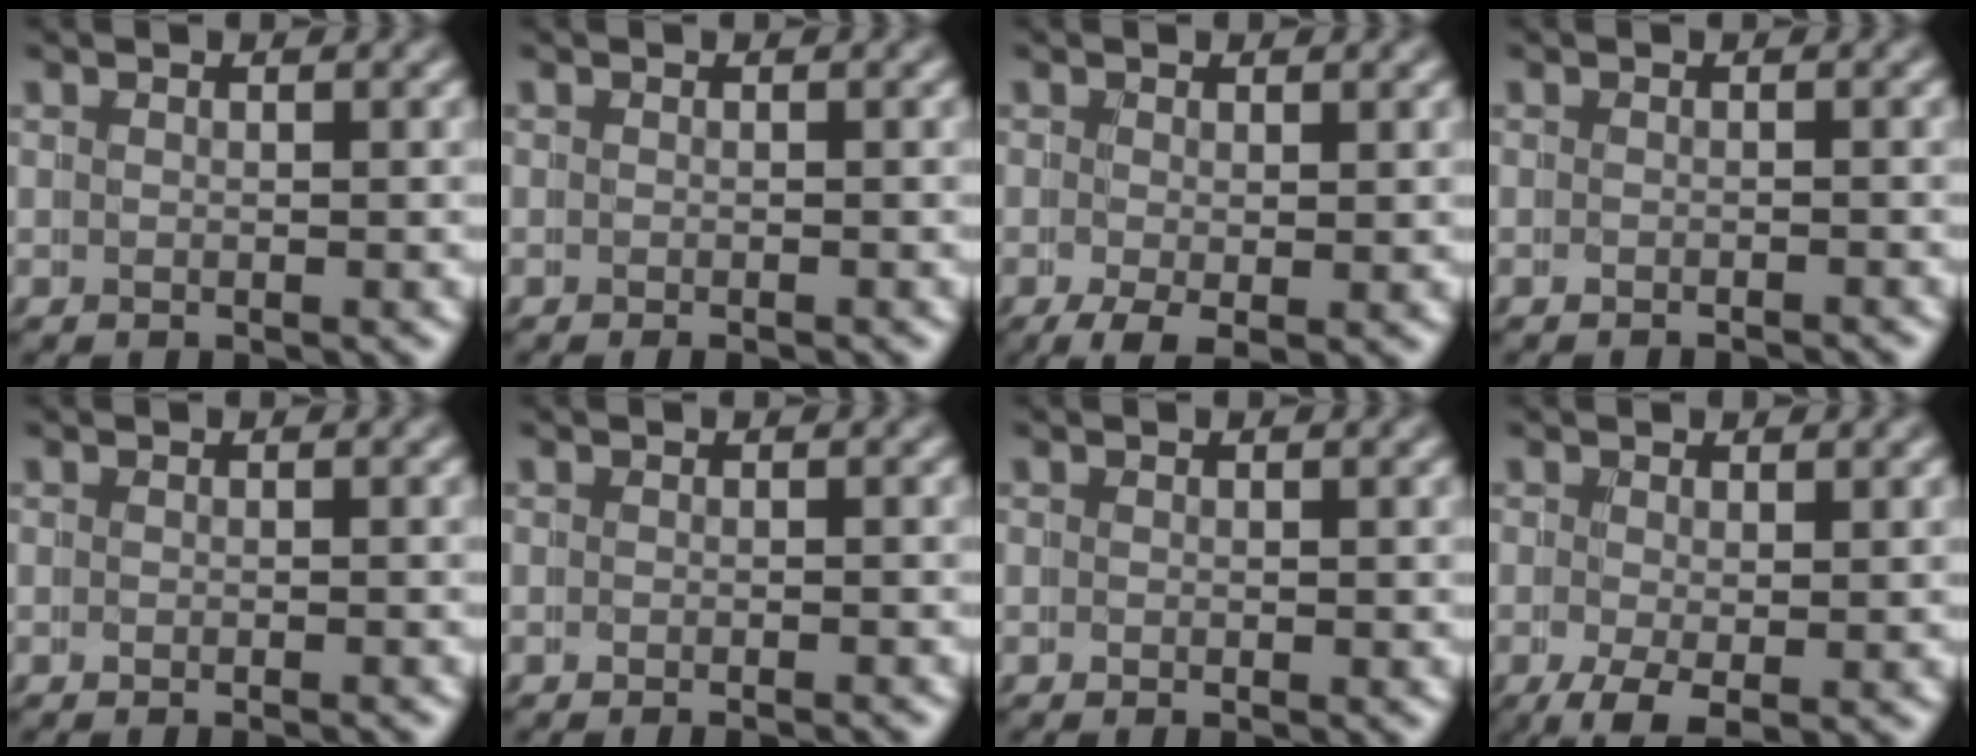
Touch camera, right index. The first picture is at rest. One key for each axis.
{"total": 0.8, "fx": -0.8, "fy": 0.1, "fz": 0.1, "tx": 0.000, "ty": 0.001, "tz": -0.014}
{"total": 2.0, "fx": -1.0, "fy": 0.6, "fz": 1.7, "tx": -0.029, "ty": -0.016, "tz": -0.008}
{"total": 1.2, "fx": -1.2, "fy": 0.2, "fz": 0.0, "tx": 0.006, "ty": 0.002, "tz": -0.018}
{"total": 0.7, "fx": -0.7, "fy": 0.1, "fz": 0.3, "tx": 0.007, "ty": 0.005, "tz": -0.011}
{"total": 1.1, "fx": -1.1, "fy": 0.1, "fz": 0.3, "tx": 0.007, "ty": 0.005, "tz": -0.018}
{"total": 0.0}
{"total": 2.6, "fx": -1.3, "fy": 0.9, "fz": 2.1, "tx": -0.043, "ty": -0.020, "tz": -0.010}